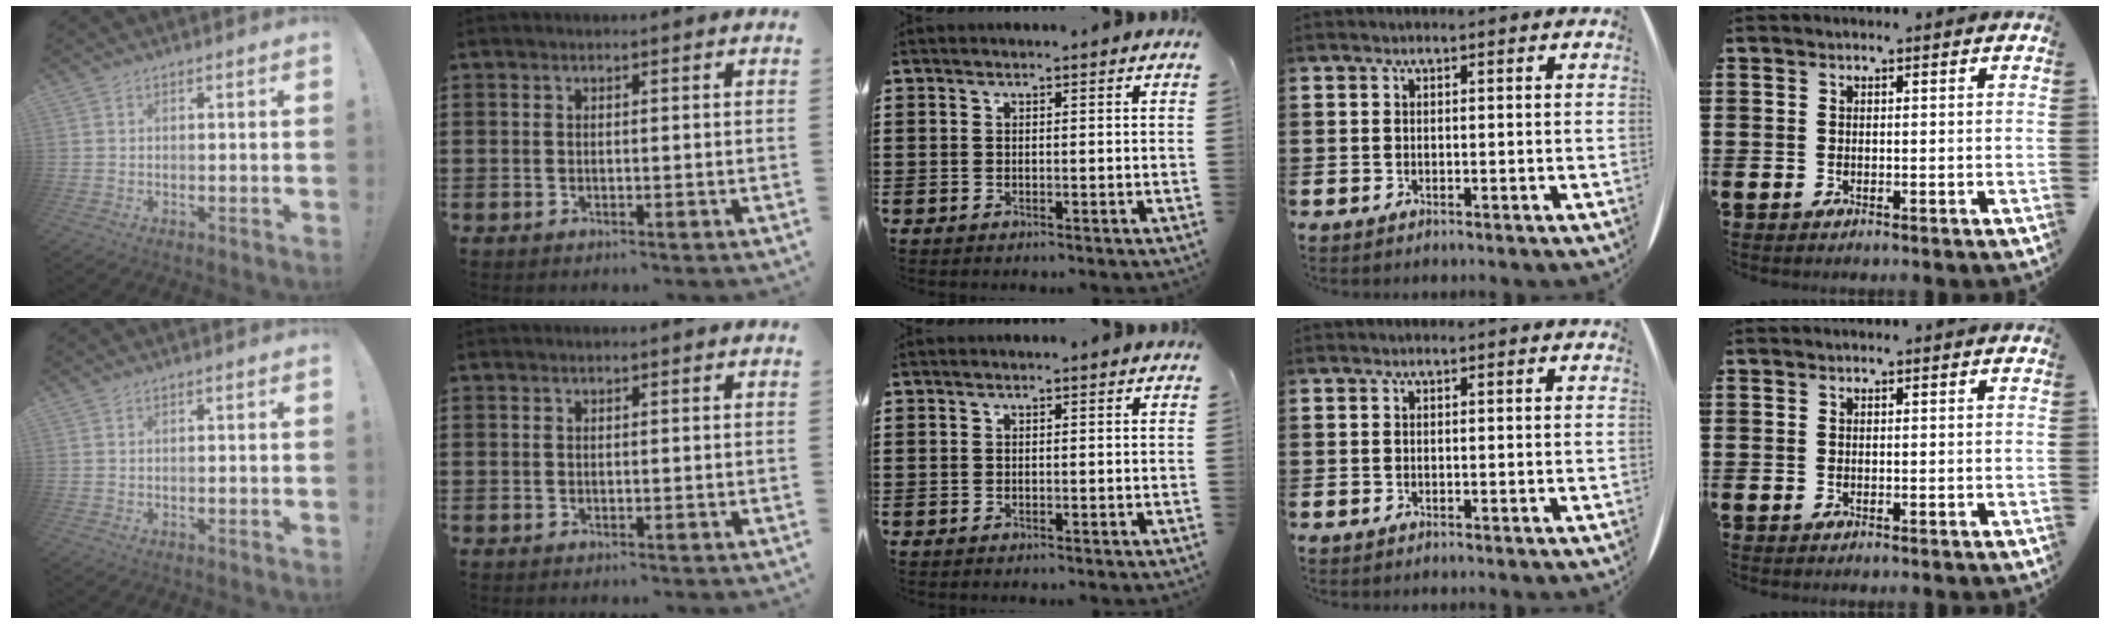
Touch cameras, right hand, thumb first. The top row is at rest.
{}